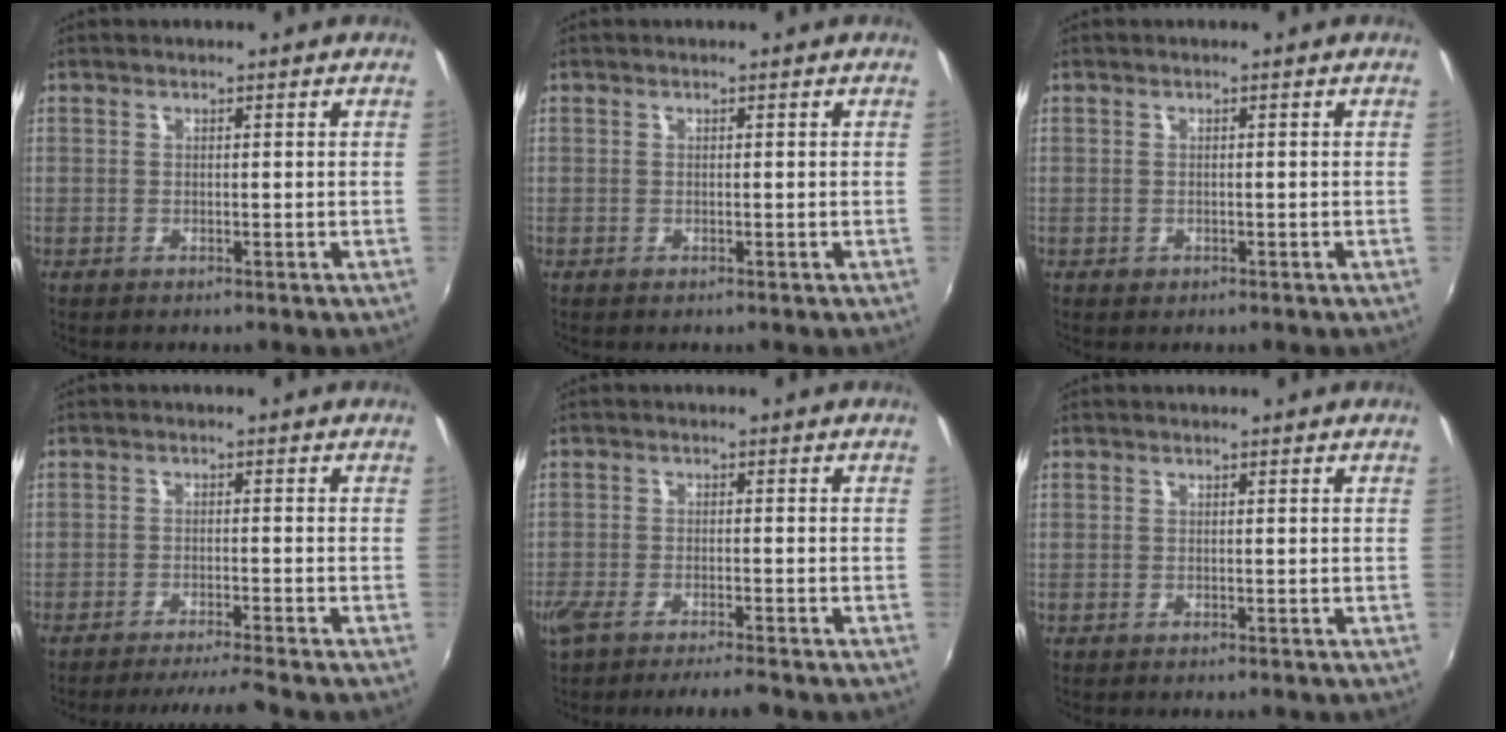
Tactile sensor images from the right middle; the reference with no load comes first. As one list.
[{"total": 0.0}, {"total": 0.7, "force": [-0.3, 0.6, 0.2], "torque": [-0.002, -0.003, -0.003]}, {"total": 6.4, "force": [-5.9, -1.0, 2.4], "torque": [-0.051, -0.004, -0.091]}, {"total": 6.5, "force": [-5.3, 0.9, 3.7], "torque": [-0.094, -0.022, -0.096]}, {"total": 0.0}]